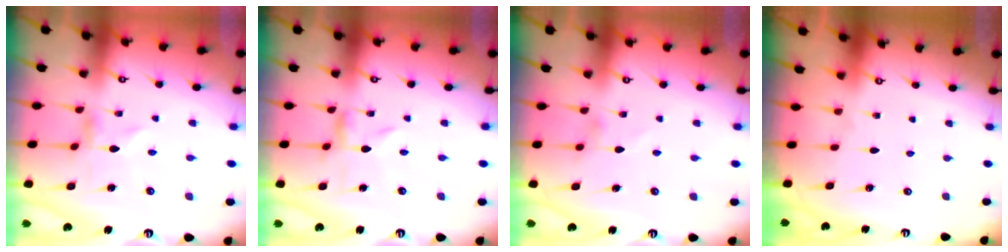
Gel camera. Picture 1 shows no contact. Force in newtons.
{"total": 1.4, "press": 1.4, "slide": 0.2}
{"total": 1.5, "press": 1.5, "slide": 0.4}
{"total": 0.0}